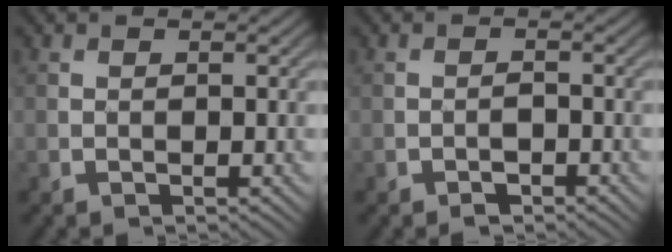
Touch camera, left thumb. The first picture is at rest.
{"total": 1.7, "force": [-1.2, 1.0, 0.6], "torque": [-0.004, 0.004, -0.023]}